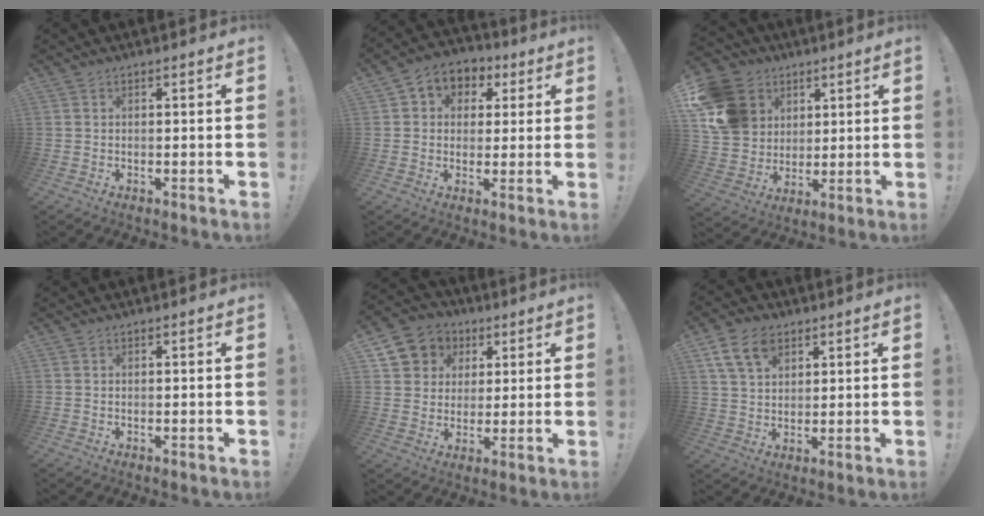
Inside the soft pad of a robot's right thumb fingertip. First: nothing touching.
{"total": 6.4, "force": [0.7, 6.0, 2.0], "torque": [-0.025, 0.002, 0.020]}
{"total": 16.8, "force": [5.8, 14.1, 7.0], "torque": [-0.123, -0.017, 0.132]}
{"total": 0.0}
{"total": 9.1, "force": [2.9, 8.3, 2.3], "torque": [-0.030, -0.016, 0.064]}
{"total": 10.0, "force": [5.5, 6.3, 5.4], "torque": [-0.091, -0.015, 0.106]}